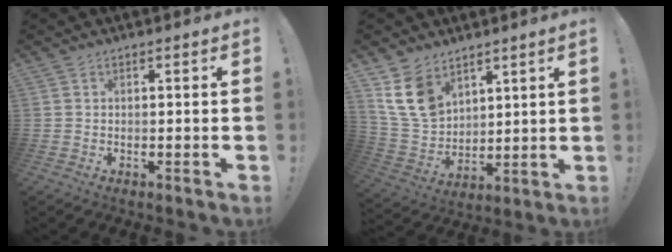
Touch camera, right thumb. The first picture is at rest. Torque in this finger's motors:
{"motor_torque": [0.61, 0.76, -0.61, -0.47, -0.07]}